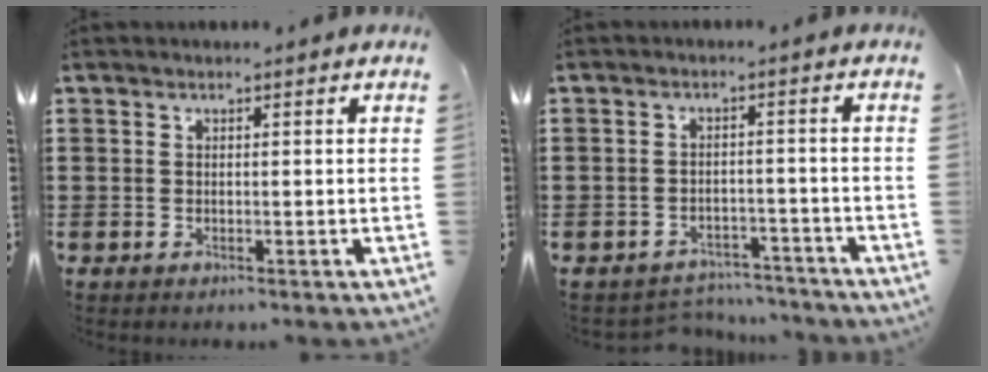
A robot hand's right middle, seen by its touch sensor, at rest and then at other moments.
{"total": 3.4, "force": [-3.3, 0.5, 0.0], "torque": [-0.008, 0.001, -0.071]}